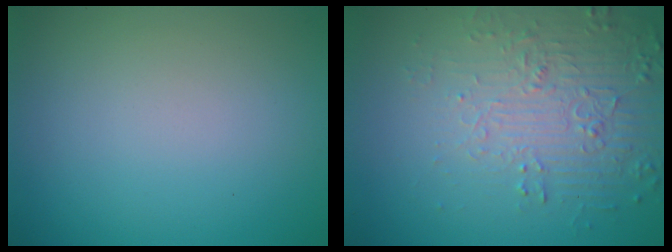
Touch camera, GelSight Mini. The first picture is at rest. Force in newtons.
{"total": 5.7, "press": 3.9, "slide": 4.2}